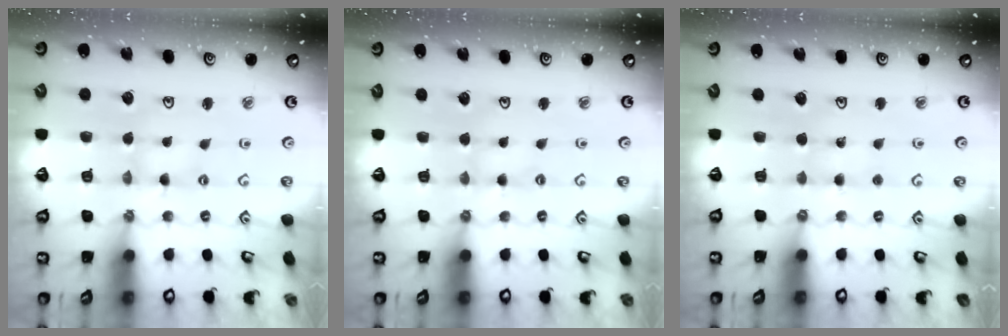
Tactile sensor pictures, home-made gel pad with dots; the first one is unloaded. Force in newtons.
{"total": 2.1, "press": 2.0, "slide": 0.4}
{"total": 3.7, "press": 3.7, "slide": 0.4}